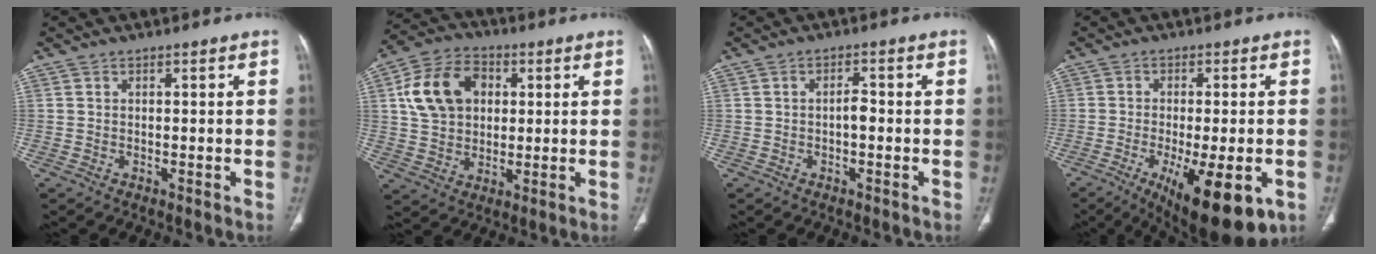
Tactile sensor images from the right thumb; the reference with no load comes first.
{"total": 13.7, "force": [3.3, 10.1, 8.7], "torque": [-0.138, 0.011, 0.056]}
{"total": 2.0, "force": [-0.4, 1.0, 1.7], "torque": [-0.023, 0.007, -0.009]}
{"total": 16.2, "force": [-6.5, 5.5, 13.7], "torque": [-0.185, -0.010, -0.083]}